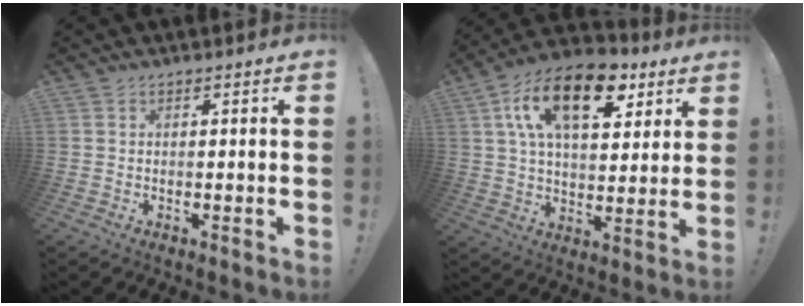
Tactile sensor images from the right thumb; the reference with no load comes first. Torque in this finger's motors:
{"motor_torque": [2.23, 2.77, 0.26, 0.19, 0.23]}